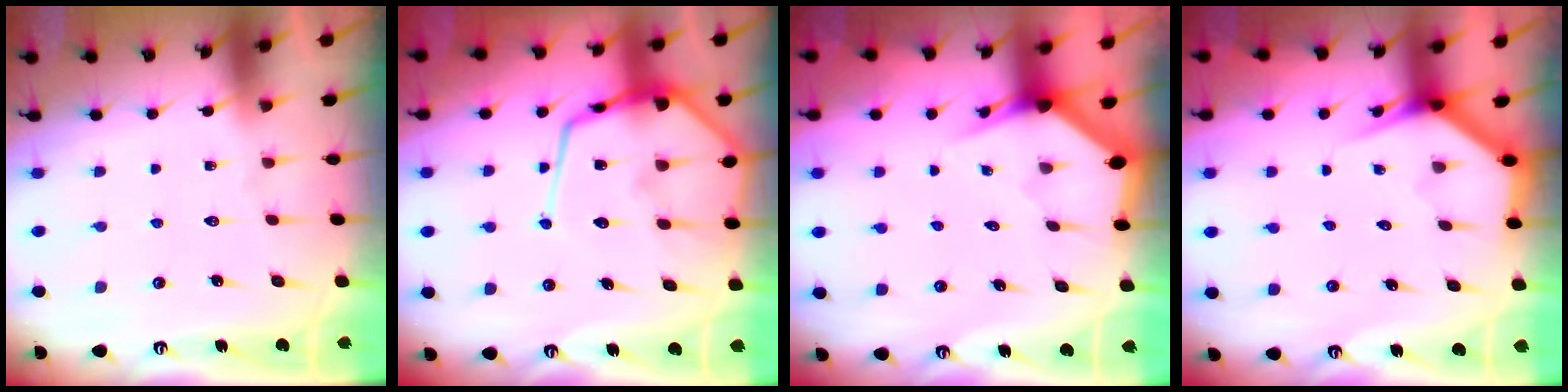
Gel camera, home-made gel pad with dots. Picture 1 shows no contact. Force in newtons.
{"total": 16.8, "press": 16.8, "slide": 1.4}
{"total": 2.6, "press": 2.6, "slide": 0.2}
{"total": 3.4, "press": 3.4, "slide": 0.3}